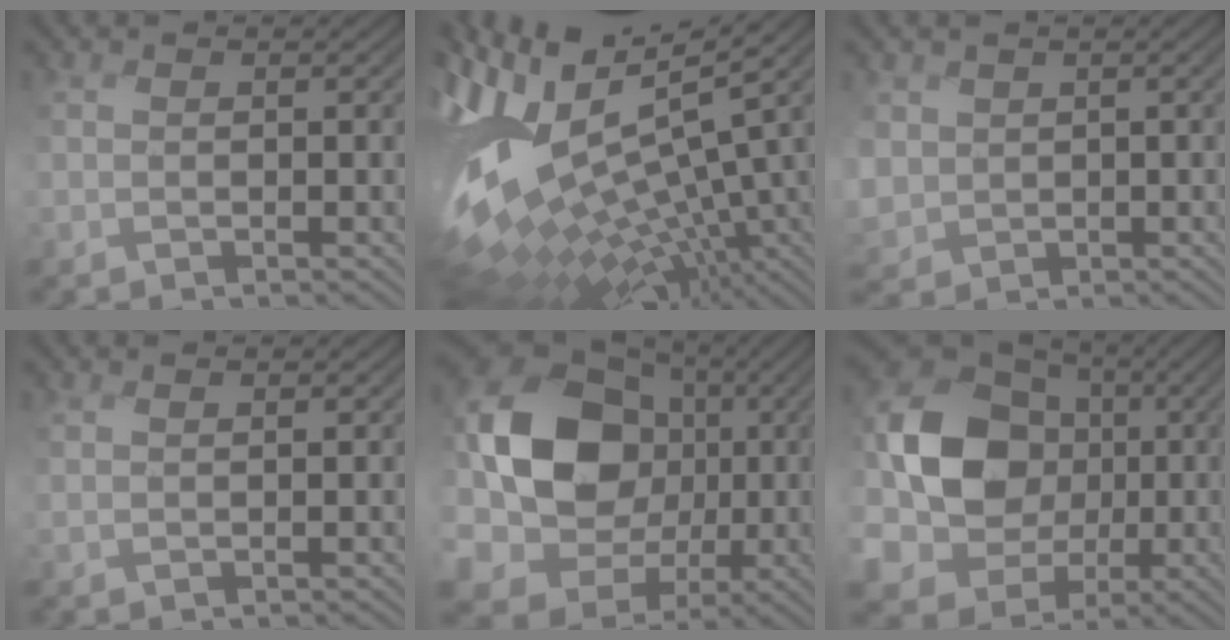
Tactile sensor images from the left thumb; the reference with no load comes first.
{"total": 16.6, "force": [-0.8, 6.7, 15.2], "torque": [-0.274, -0.010, 0.004]}
{"total": 4.7, "force": [0.0, 4.3, 1.8], "torque": [-0.087, -0.018, -0.007]}
{"total": 0.9, "force": [0.7, 0.0, 0.6], "torque": [-0.013, 0.002, 0.016]}
{"total": 20.8, "force": [0.0, 16.7, 12.4], "torque": [-0.292, -0.017, 0.005]}
{"total": 19.1, "force": [-0.3, 16.3, 10.0], "torque": [-0.231, -0.019, -0.006]}